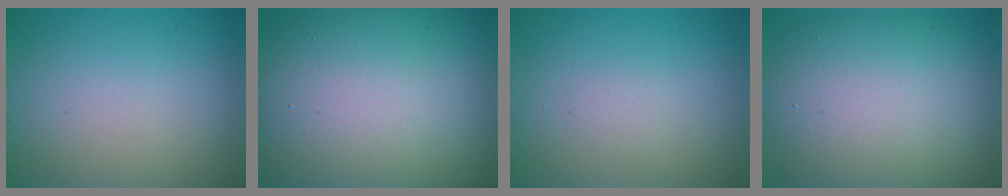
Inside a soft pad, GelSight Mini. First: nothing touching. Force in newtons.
{"total": 19.3, "press": 19.3, "slide": 0.6}
{"total": 0.0}
{"total": 11.8, "press": 11.8, "slide": 0.5}